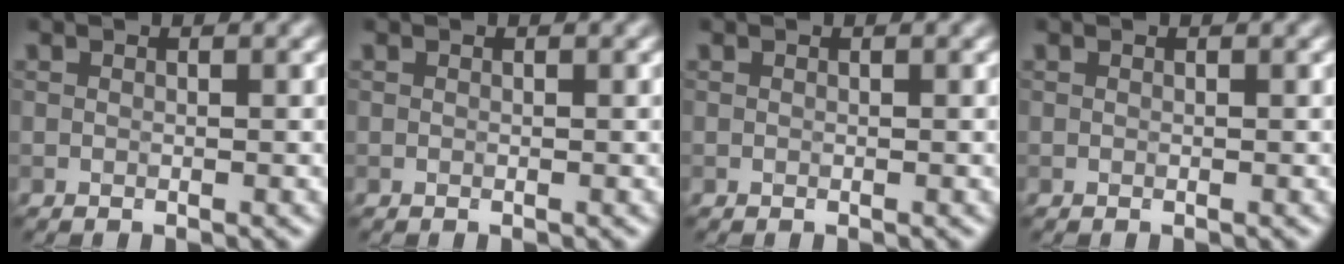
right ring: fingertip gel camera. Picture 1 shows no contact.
{"total": 0.0}
{"total": 0.0}
{"total": 0.0}